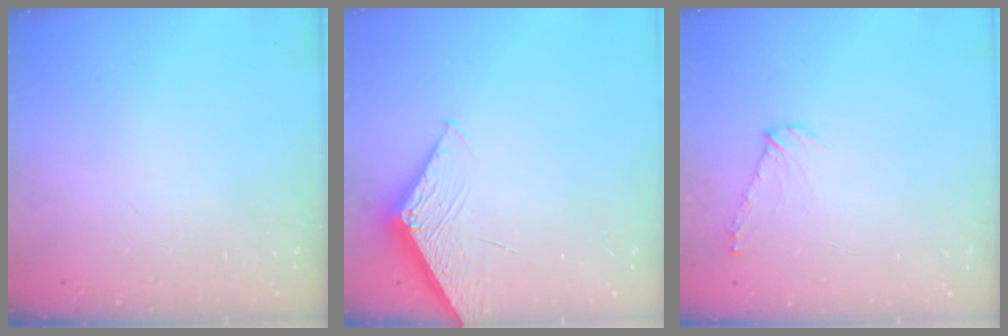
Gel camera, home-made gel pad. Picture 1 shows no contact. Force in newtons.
{"total": 4.3, "press": 4.2, "slide": 0.4}
{"total": 7.1, "press": 7.1, "slide": 0.8}